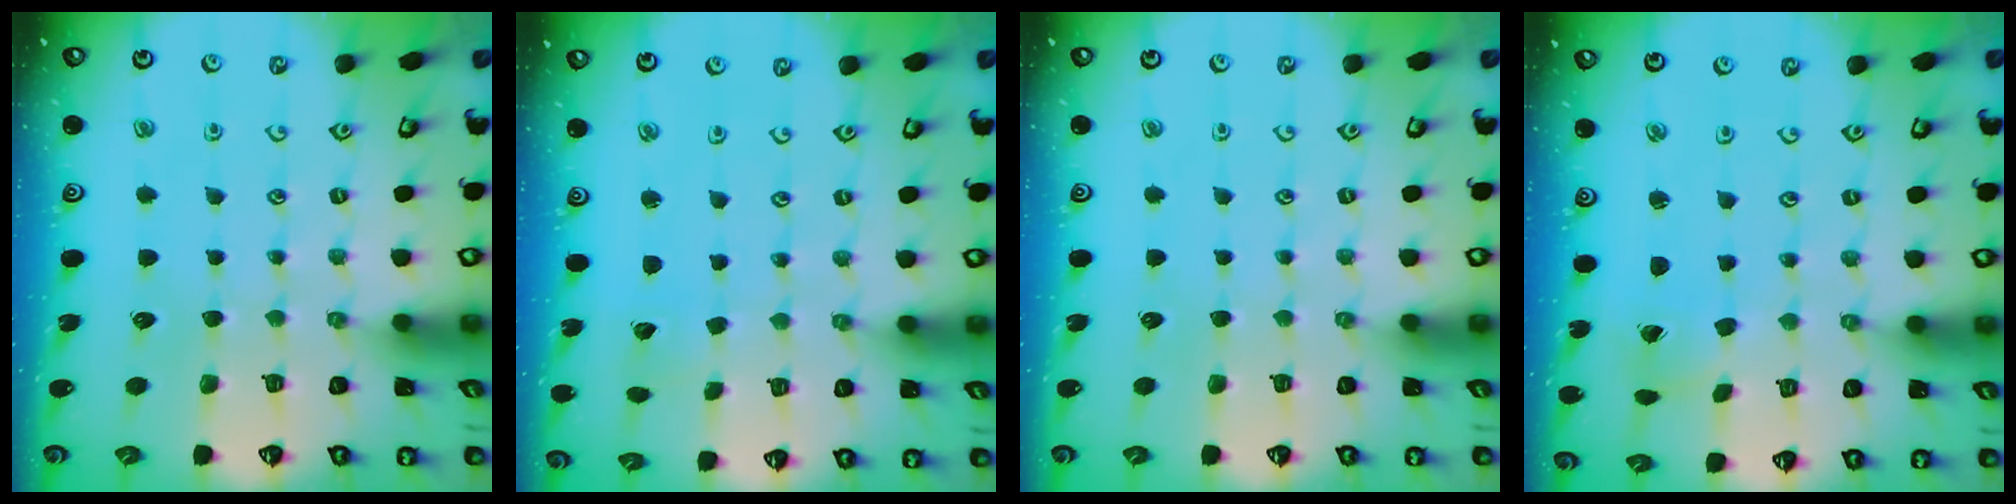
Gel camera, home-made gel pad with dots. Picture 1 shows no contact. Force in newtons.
{"total": 1.8, "press": 1.8, "slide": 0.2}
{"total": 0.0}
{"total": 1.3, "press": 1.2, "slide": 0.2}